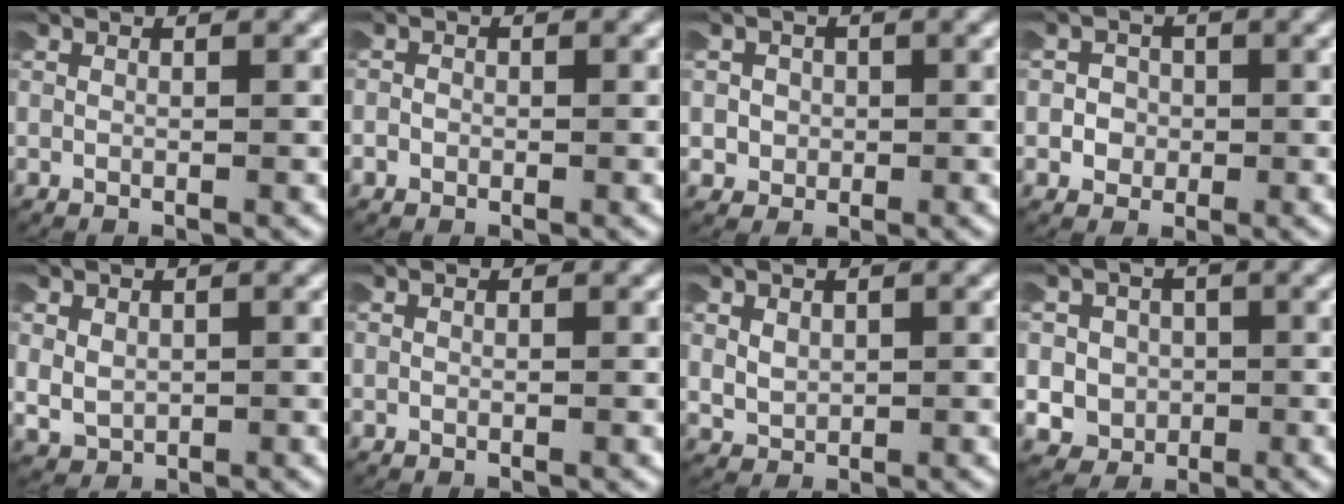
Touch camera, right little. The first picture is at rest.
{"total": 1.8, "force": [-0.6, 1.7, 0.2], "torque": [-0.009, 0.004, -0.018]}
{"total": 3.4, "force": [-0.5, 3.3, 0.6], "torque": [-0.032, -0.001, -0.016]}
{"total": 2.6, "force": [-0.8, 2.5, 0.5], "torque": [-0.017, 0.002, -0.021]}
{"total": 2.7, "force": [0.6, 2.3, 1.2], "torque": [-0.045, -0.010, 0.020]}
{"total": 0.0}
{"total": 1.5, "force": [0.6, 1.2, 0.6], "torque": [-0.032, -0.007, 0.020]}
{"total": 7.8, "force": [-1.9, 7.4, 1.7], "torque": [-0.058, -0.019, -0.038]}